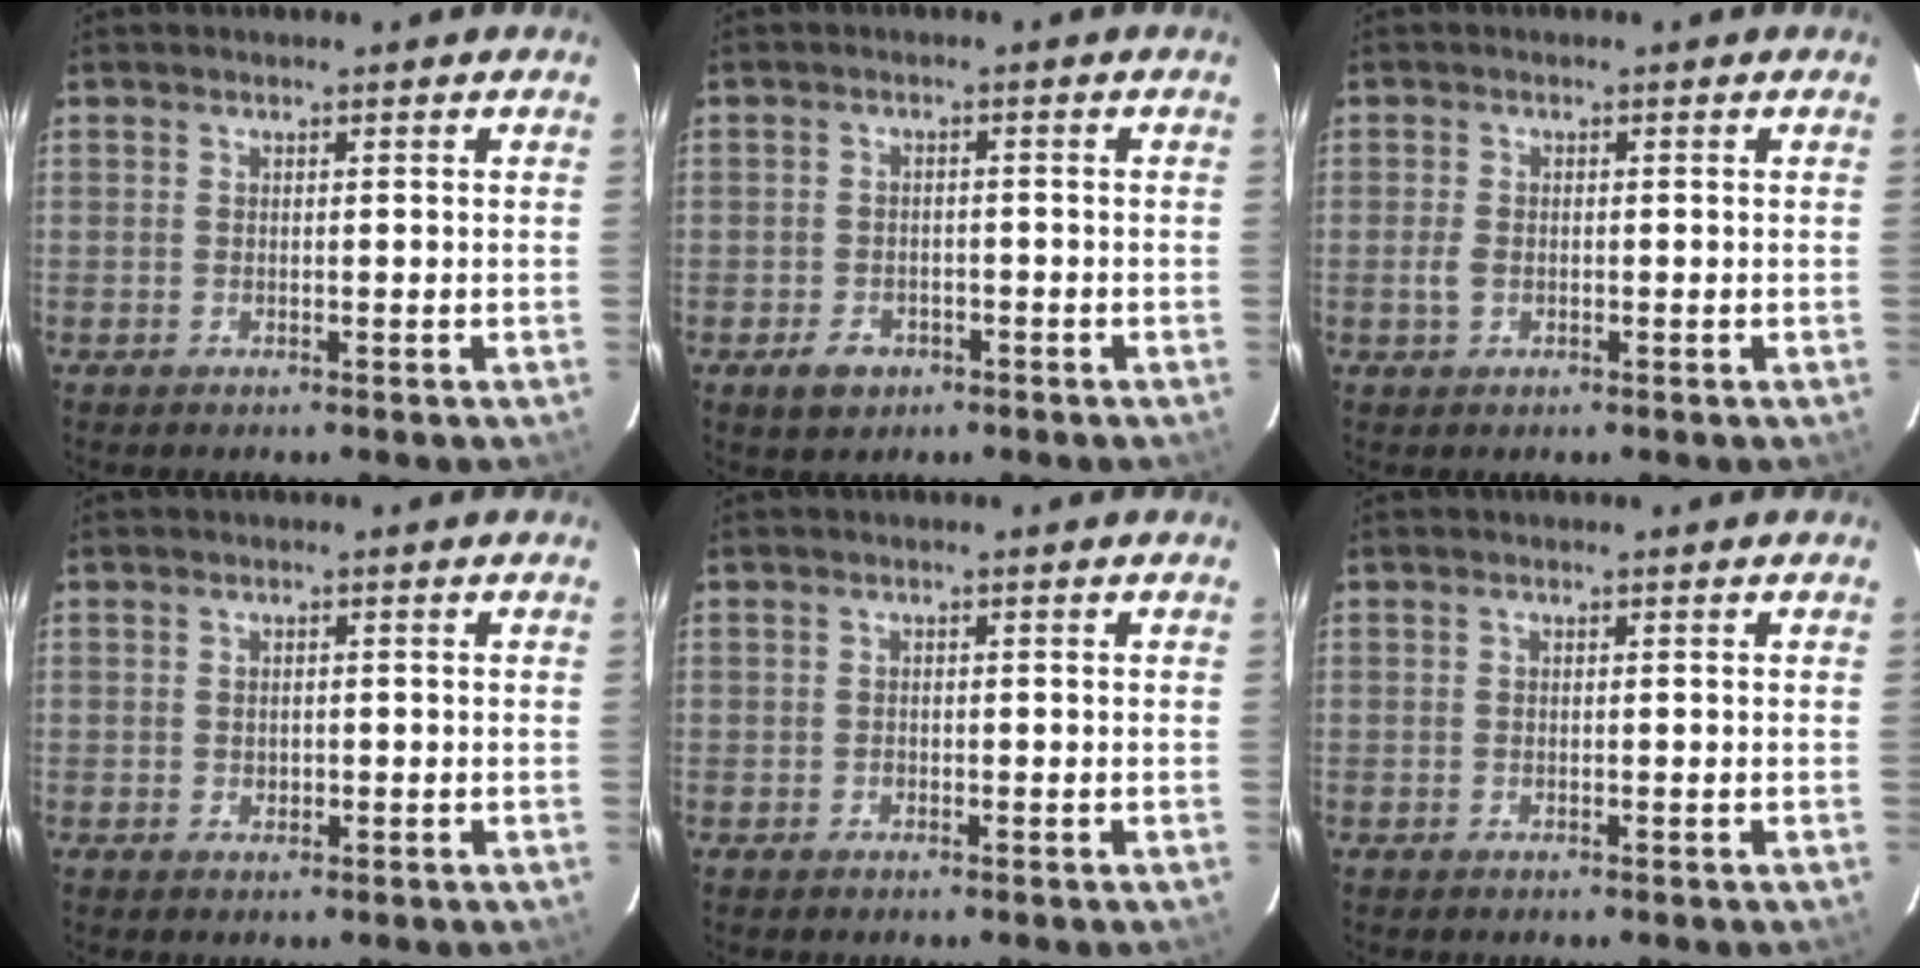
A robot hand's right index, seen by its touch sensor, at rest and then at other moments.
{"total": 4.3, "force": [-2.4, 3.2, 1.6], "torque": [-0.039, 0.006, -0.031]}
{"total": 2.2, "force": [-0.6, 1.6, 1.4], "torque": [-0.031, 0.000, -0.011]}
{"total": 1.1, "force": [0.0, 0.9, 0.5], "torque": [-0.006, 0.001, -0.001]}
{"total": 0.6, "force": [-0.3, 0.6, 0.0], "torque": [0.002, 0.000, -0.006]}
{"total": 0.0}